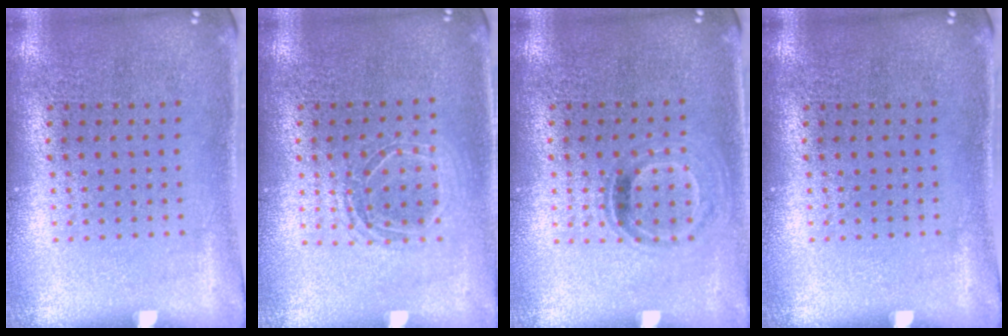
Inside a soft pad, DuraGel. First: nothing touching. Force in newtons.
{"total": 1.4, "press": 1.2, "slide": 0.7}
{"total": 1.0, "press": 0.9, "slide": 0.6}
{"total": 0.0}